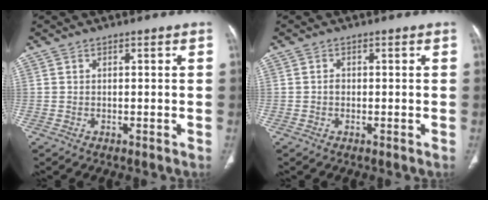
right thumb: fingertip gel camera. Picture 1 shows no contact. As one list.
[{"total": 0.8, "force": [-0.1, 0.7, 0.5], "torque": [-0.005, 0.003, -0.005]}]